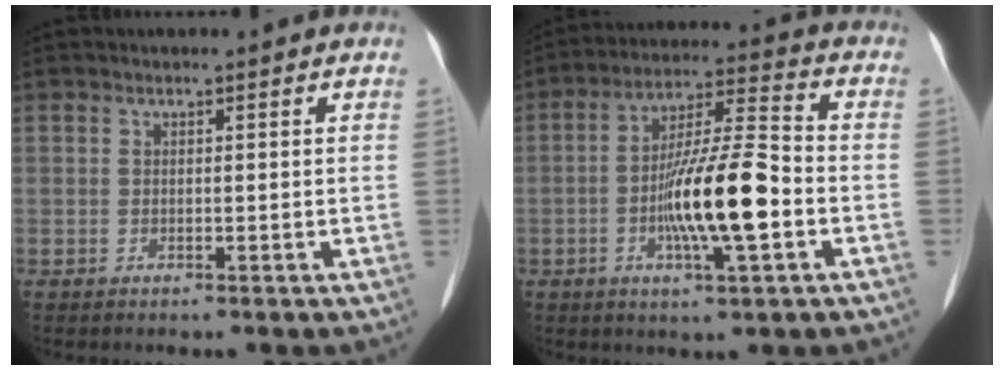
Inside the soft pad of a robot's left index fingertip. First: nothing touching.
{"total": 12.6, "force": [-3.1, 1.8, 12.1], "torque": [-0.227, 0.003, -0.056]}